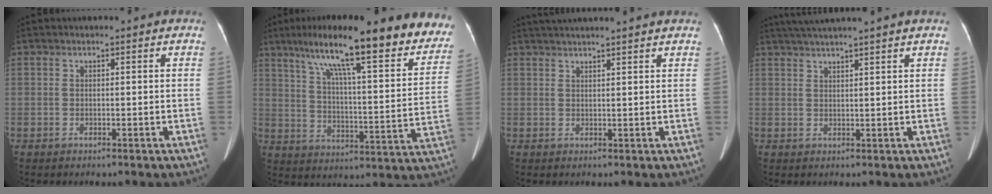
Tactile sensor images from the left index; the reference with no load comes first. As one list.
[{"total": 26.5, "force": [20.3, 4.3, 16.4], "torque": [-0.240, 0.013, 0.272]}, {"total": 10.0, "force": [8.9, -0.3, 4.5], "torque": [-0.071, 0.035, 0.116]}, {"total": 7.3, "force": [6.2, -1.3, 3.6], "torque": [-0.057, 0.030, 0.093]}]